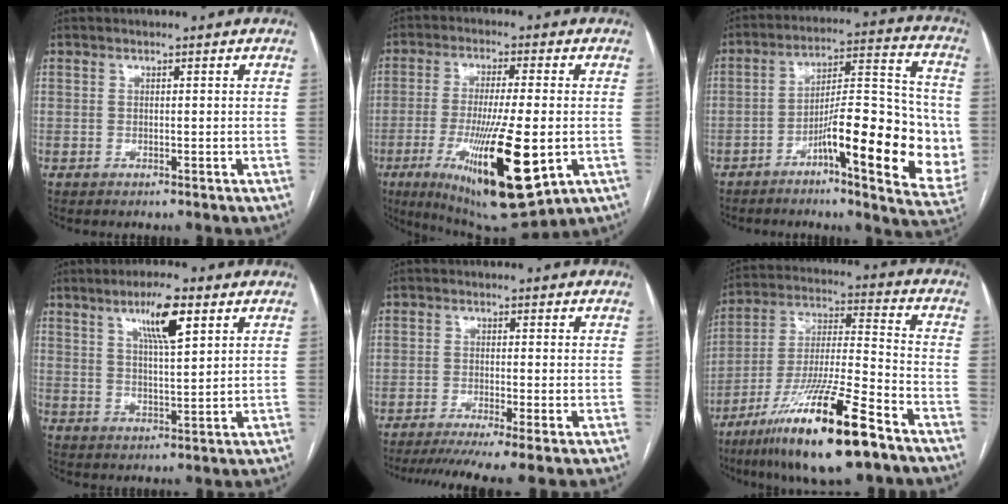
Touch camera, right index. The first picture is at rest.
{"total": 18.7, "force": [-5.5, 3.0, 17.6], "torque": [-0.301, -0.042, -0.078]}
{"total": 18.8, "force": [-5.1, 3.9, 17.7], "torque": [-0.239, 0.016, -0.072]}
{"total": 7.9, "force": [4.1, 1.2, 6.6], "torque": [-0.117, 0.001, 0.069]}
{"total": 8.8, "force": [-6.6, -0.1, 5.9], "torque": [-0.088, -0.014, -0.103]}
{"total": 20.2, "force": [-12.7, 1.8, 15.7], "torque": [-0.289, -0.034, -0.226]}